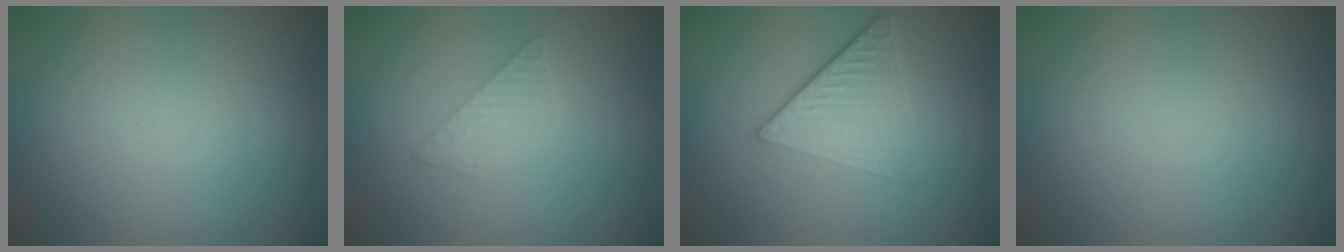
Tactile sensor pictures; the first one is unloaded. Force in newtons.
{"total": 1.6, "press": 1.6, "slide": 0.1}
{"total": 4.7, "press": 2.9, "slide": 3.7}
{"total": 0.0}